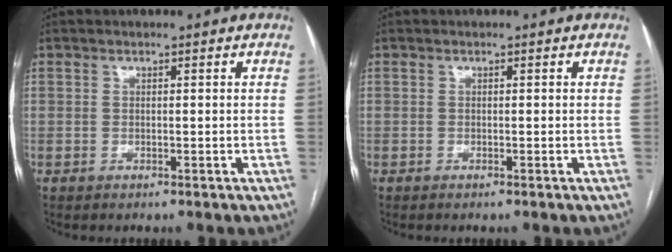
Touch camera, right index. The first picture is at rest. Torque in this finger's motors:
{"motor_torque": [-0.07, -0.04, -0.03, 0.00]}